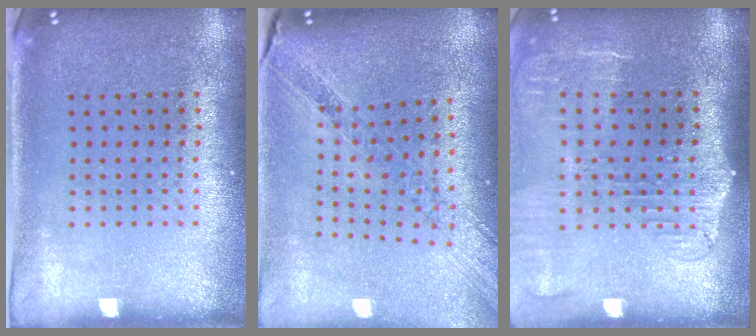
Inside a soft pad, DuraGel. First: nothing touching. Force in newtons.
{"total": 1.2, "press": 1.2, "slide": 0.3}
{"total": 2.1, "press": 1.7, "slide": 1.2}